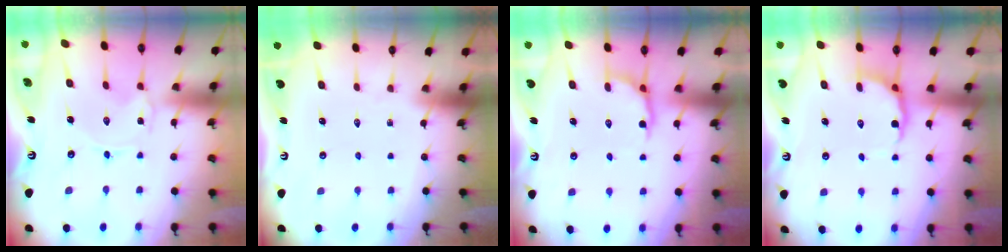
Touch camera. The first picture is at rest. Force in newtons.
{"total": 0.0}
{"total": 4.3, "press": 3.6, "slide": 2.3}
{"total": 6.6, "press": 6.0, "slide": 2.8}